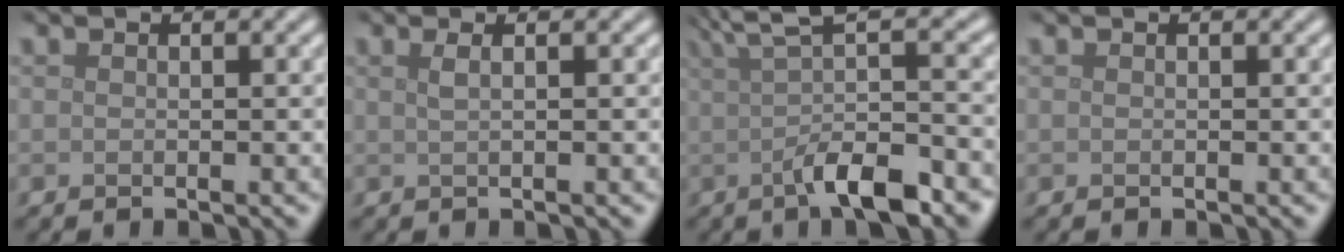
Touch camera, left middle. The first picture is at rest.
{"total": 1.5, "force": [0.6, 0.6, 1.3], "torque": [-0.017, 0.004, 0.000]}
{"total": 7.4, "force": [-0.5, 2.2, 7.0], "torque": [-0.101, 0.009, -0.013]}
{"total": 0.0}